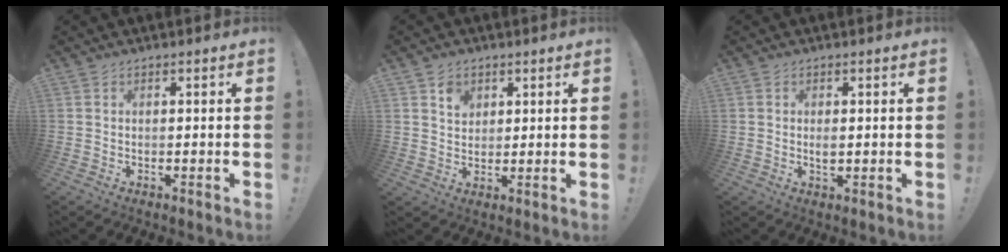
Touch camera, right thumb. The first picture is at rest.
{"total": 4.6, "force": [2.6, 3.6, 1.4], "torque": [-0.005, -0.016, 0.042]}
{"total": 1.6, "force": [0.2, 1.0, 1.2], "torque": [-0.009, -0.004, 0.000]}